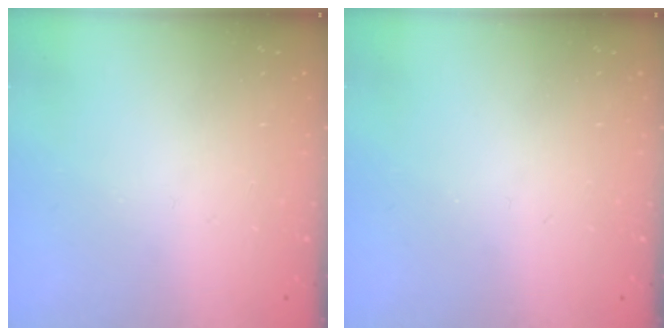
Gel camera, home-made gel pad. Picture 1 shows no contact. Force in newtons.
{"total": 0.0}